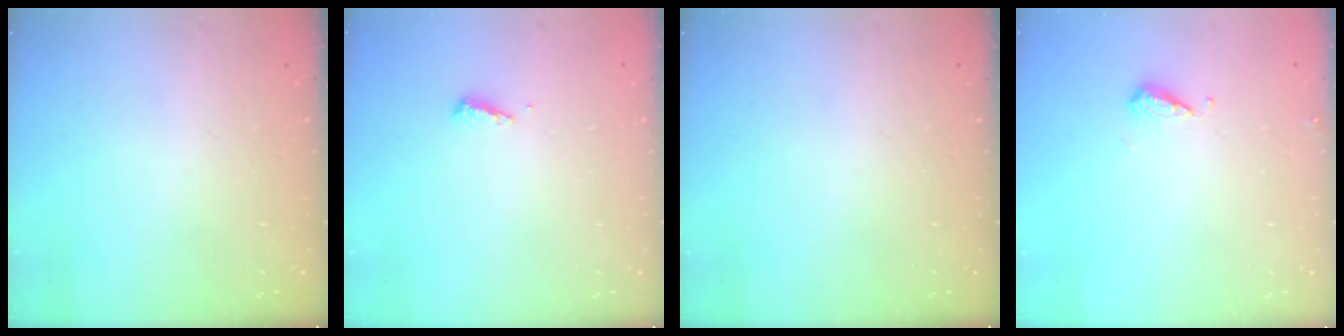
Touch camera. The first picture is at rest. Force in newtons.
{"total": 3.6, "press": 3.6, "slide": 0.4}
{"total": 0.0}
{"total": 6.2, "press": 6.2, "slide": 0.8}